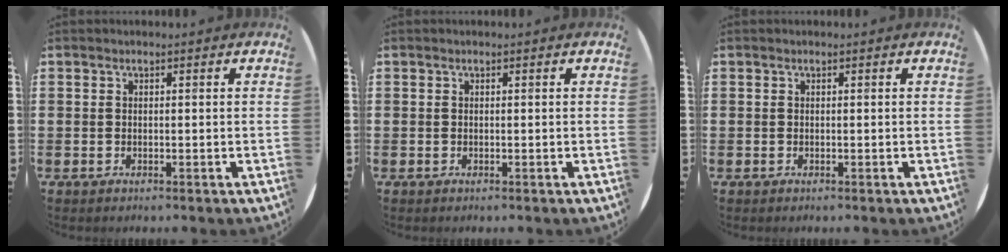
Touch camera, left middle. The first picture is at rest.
{"total": 0.0}
{"total": 0.0}